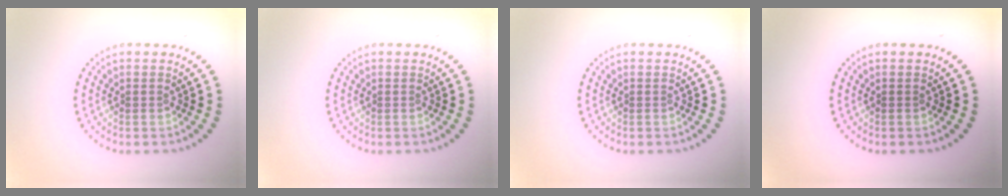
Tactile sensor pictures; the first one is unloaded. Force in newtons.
{"total": 0.0}
{"total": 0.0}
{"total": 0.0}